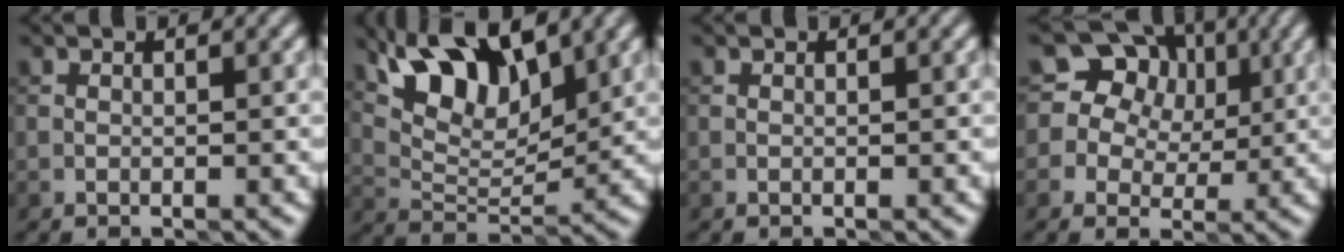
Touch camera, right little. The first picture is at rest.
{"total": 7.8, "force": [5.4, 2.7, 5.0], "torque": [-0.085, 0.005, 0.103]}
{"total": 0.0}
{"total": 13.2, "force": [4.8, 11.1, 5.5], "torque": [-0.115, 0.054, 0.071]}